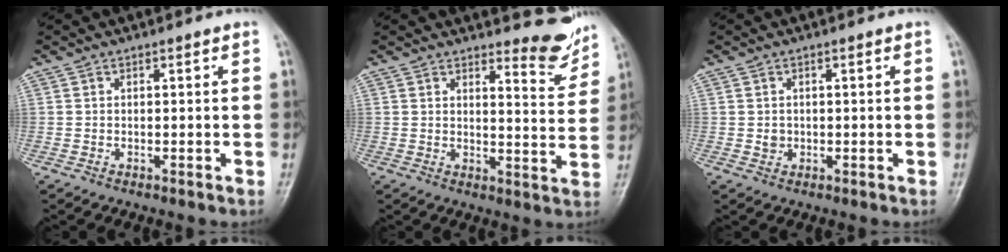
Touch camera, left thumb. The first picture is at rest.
{"total": 6.7, "force": [6.1, 1.6, 2.4], "torque": [-0.012, -0.064, 0.075]}
{"total": 1.5, "force": [-0.1, 1.4, 0.6], "torque": [-0.004, 0.002, 0.002]}